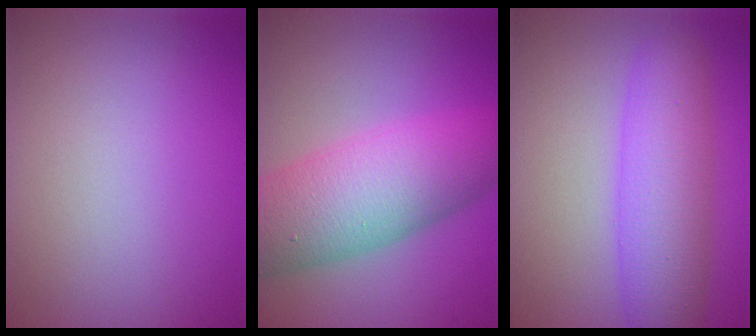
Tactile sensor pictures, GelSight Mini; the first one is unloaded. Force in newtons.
{"total": 9.5, "press": 9.5, "slide": 0.1}
{"total": 6.5, "press": 6.5, "slide": 0.1}